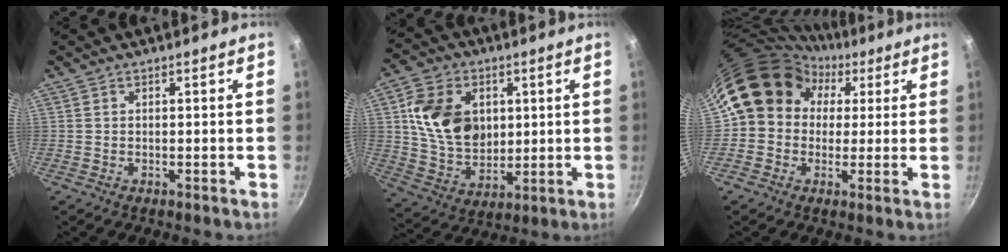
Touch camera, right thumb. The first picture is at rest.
{"total": 15.7, "force": [3.2, 11.8, 9.8], "torque": [-0.153, -0.006, 0.063]}
{"total": 13.7, "force": [3.5, 11.9, 5.9], "torque": [-0.068, 0.029, 0.042]}